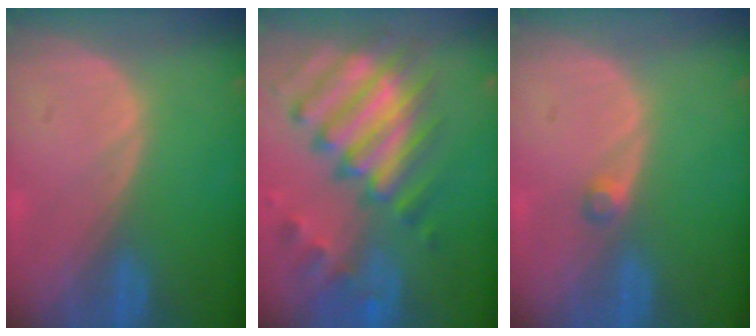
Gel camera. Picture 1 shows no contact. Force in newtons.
{"total": 12.8, "press": 10.6, "slide": 7.1}
{"total": 1.5, "press": 1.2, "slide": 0.8}